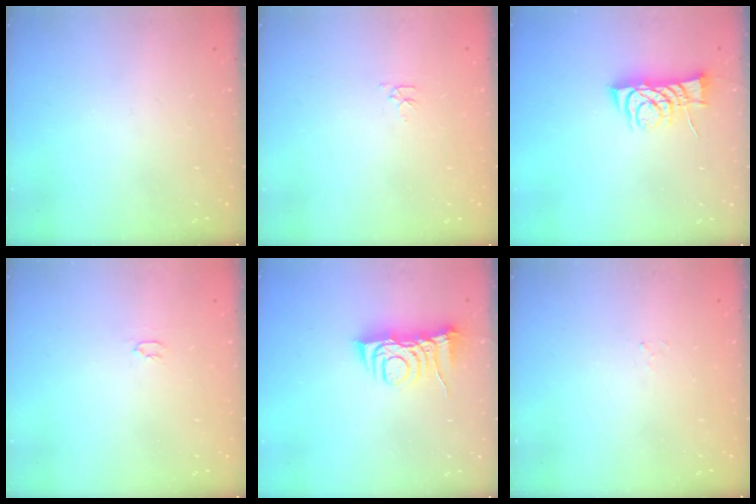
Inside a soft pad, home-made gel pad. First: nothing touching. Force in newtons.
{"total": 2.8, "press": 2.7, "slide": 0.4}
{"total": 7.8, "press": 7.7, "slide": 0.6}
{"total": 2.0, "press": 2.0, "slide": 0.3}
{"total": 8.3, "press": 8.2, "slide": 1.1}
{"total": 1.5, "press": 1.5, "slide": 0.2}